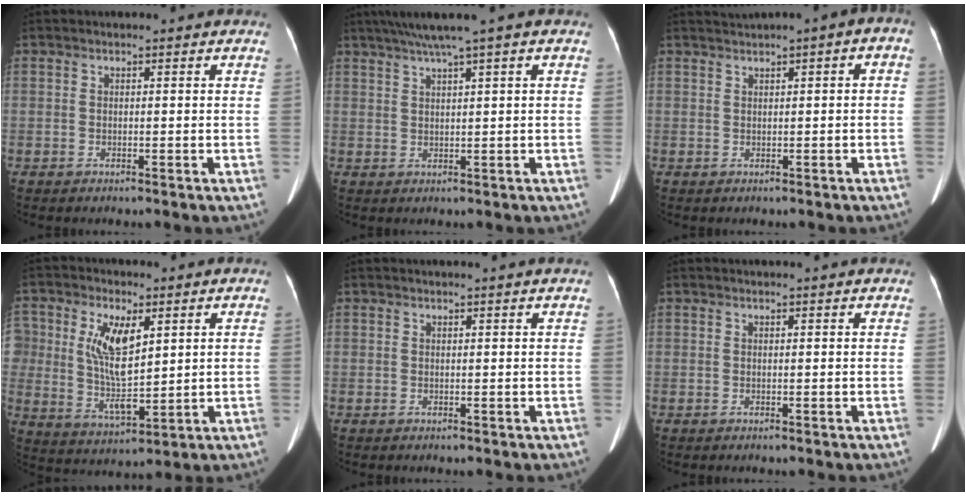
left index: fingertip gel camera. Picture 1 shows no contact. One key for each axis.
{"total": 5.2, "fx": 3.3, "fy": -0.8, "fz": 3.8, "tx": -0.072, "ty": 0.022, "tz": 0.062}
{"total": 2.5, "fx": 0.5, "fy": 1.0, "fz": 2.2, "tx": -0.034, "ty": 0.026, "tz": 0.009}
{"total": 9.8, "fx": 2.5, "fy": 4.8, "fz": 8.2, "tx": -0.163, "ty": 0.004, "tz": 0.054}
{"total": 2.0, "fx": 1.8, "fy": -0.6, "fz": 0.7, "tx": -0.014, "ty": 0.004, "tz": 0.022}
{"total": 2.6, "fx": 2.5, "fy": -0.1, "fz": 0.8, "tx": -0.013, "ty": 0.016, "tz": 0.025}